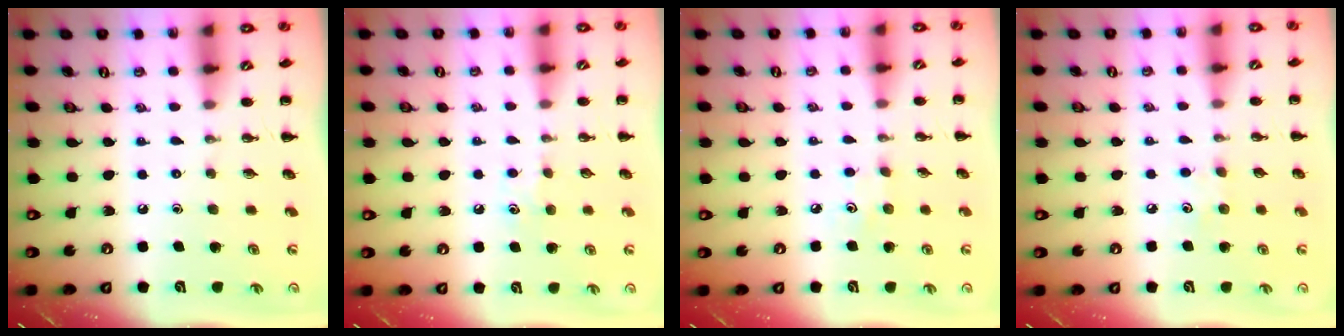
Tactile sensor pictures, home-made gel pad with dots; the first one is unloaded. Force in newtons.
{"total": 4.6, "press": 4.4, "slide": 1.4}
{"total": 3.2, "press": 3.0, "slide": 0.9}
{"total": 6.3, "press": 6.1, "slide": 1.8}